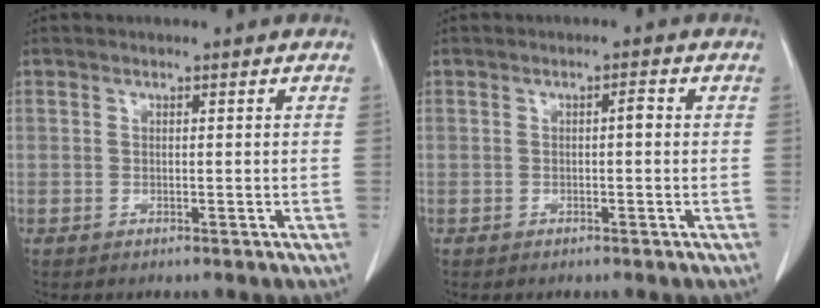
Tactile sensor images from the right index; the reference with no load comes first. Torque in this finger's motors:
{"motor_torque": [0.03, -0.02, 0.02, 0.01]}